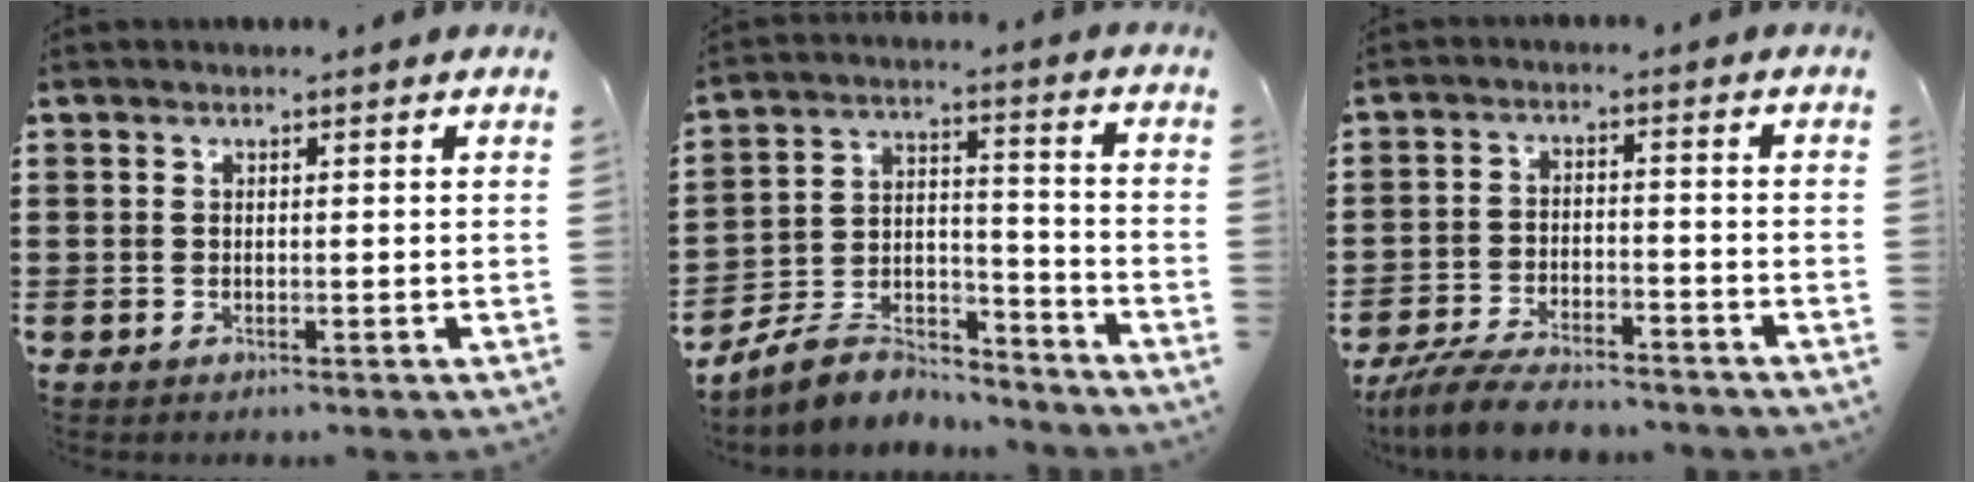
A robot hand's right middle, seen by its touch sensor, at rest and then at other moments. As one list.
[{"total": 6.8, "force": [-6.2, 2.4, 1.5], "torque": [-0.042, 0.010, -0.125]}, {"total": 6.2, "force": [-5.8, 0.9, 2.2], "torque": [-0.053, 0.000, -0.114]}]